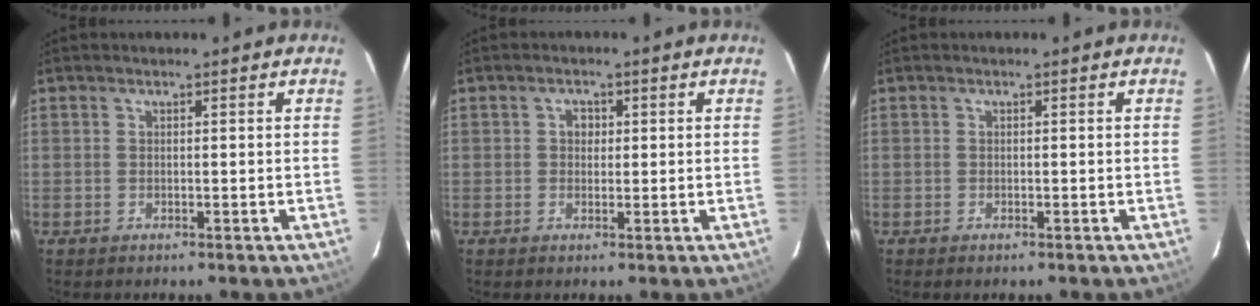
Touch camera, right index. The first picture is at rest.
{"total": 1.9, "force": [0.3, 1.8, 0.7], "torque": [-0.009, 0.007, 0.003]}
{"total": 0.5, "force": [-0.4, 0.2, 0.2], "torque": [-0.005, -0.001, -0.008]}